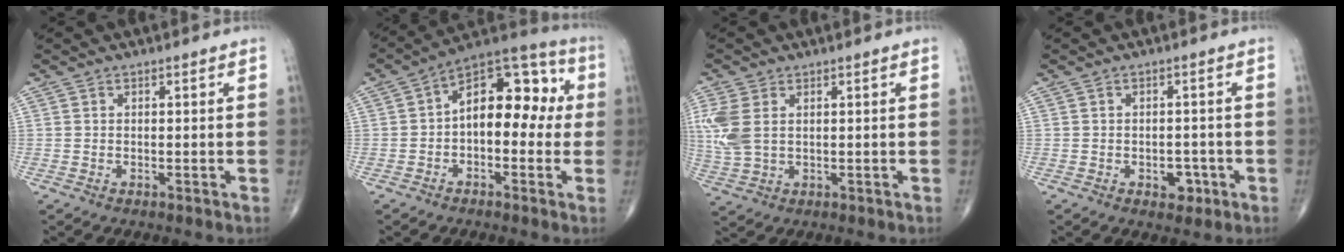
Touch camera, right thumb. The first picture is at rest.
{"total": 14.4, "force": [0.4, 8.4, 11.7], "torque": [-0.134, 0.046, -0.012]}
{"total": 7.4, "force": [1.6, 4.6, 5.6], "torque": [-0.152, 0.003, 0.042]}
{"total": 3.4, "force": [-1.3, 2.4, 2.1], "torque": [-0.007, 0.006, -0.015]}